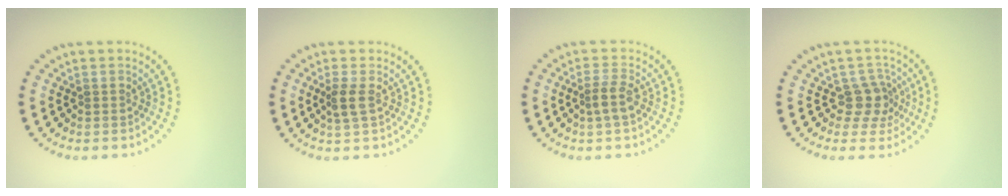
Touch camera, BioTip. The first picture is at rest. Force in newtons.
{"total": 1.4, "press": 1.4, "slide": 0.5}
{"total": 1.8, "press": 1.4, "slide": 1.2}
{"total": 2.8, "press": 2.2, "slide": 1.8}